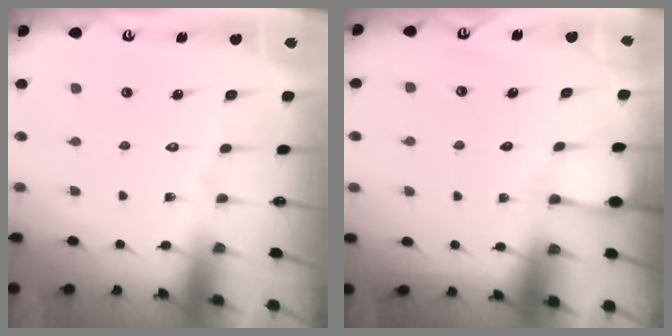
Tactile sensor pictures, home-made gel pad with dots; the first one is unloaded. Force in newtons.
{"total": 2.8, "press": 2.8, "slide": 0.4}